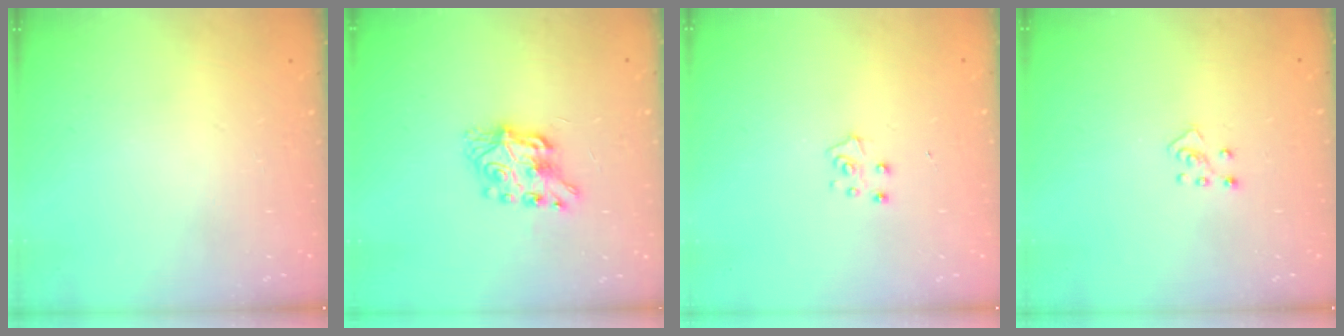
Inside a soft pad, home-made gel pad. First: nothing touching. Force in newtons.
{"total": 8.6, "press": 8.5, "slide": 0.8}
{"total": 5.3, "press": 5.3, "slide": 0.5}
{"total": 4.6, "press": 4.6, "slide": 0.3}